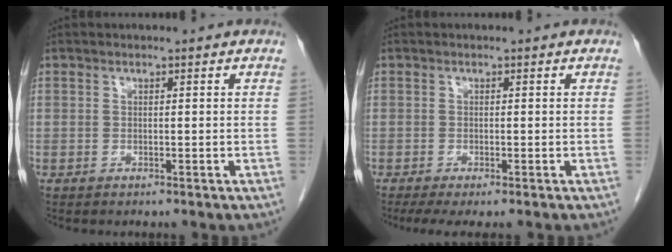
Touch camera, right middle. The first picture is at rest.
{"total": 3.8, "force": [-2.7, 0.7, 2.5], "torque": [-0.039, -0.011, -0.041]}